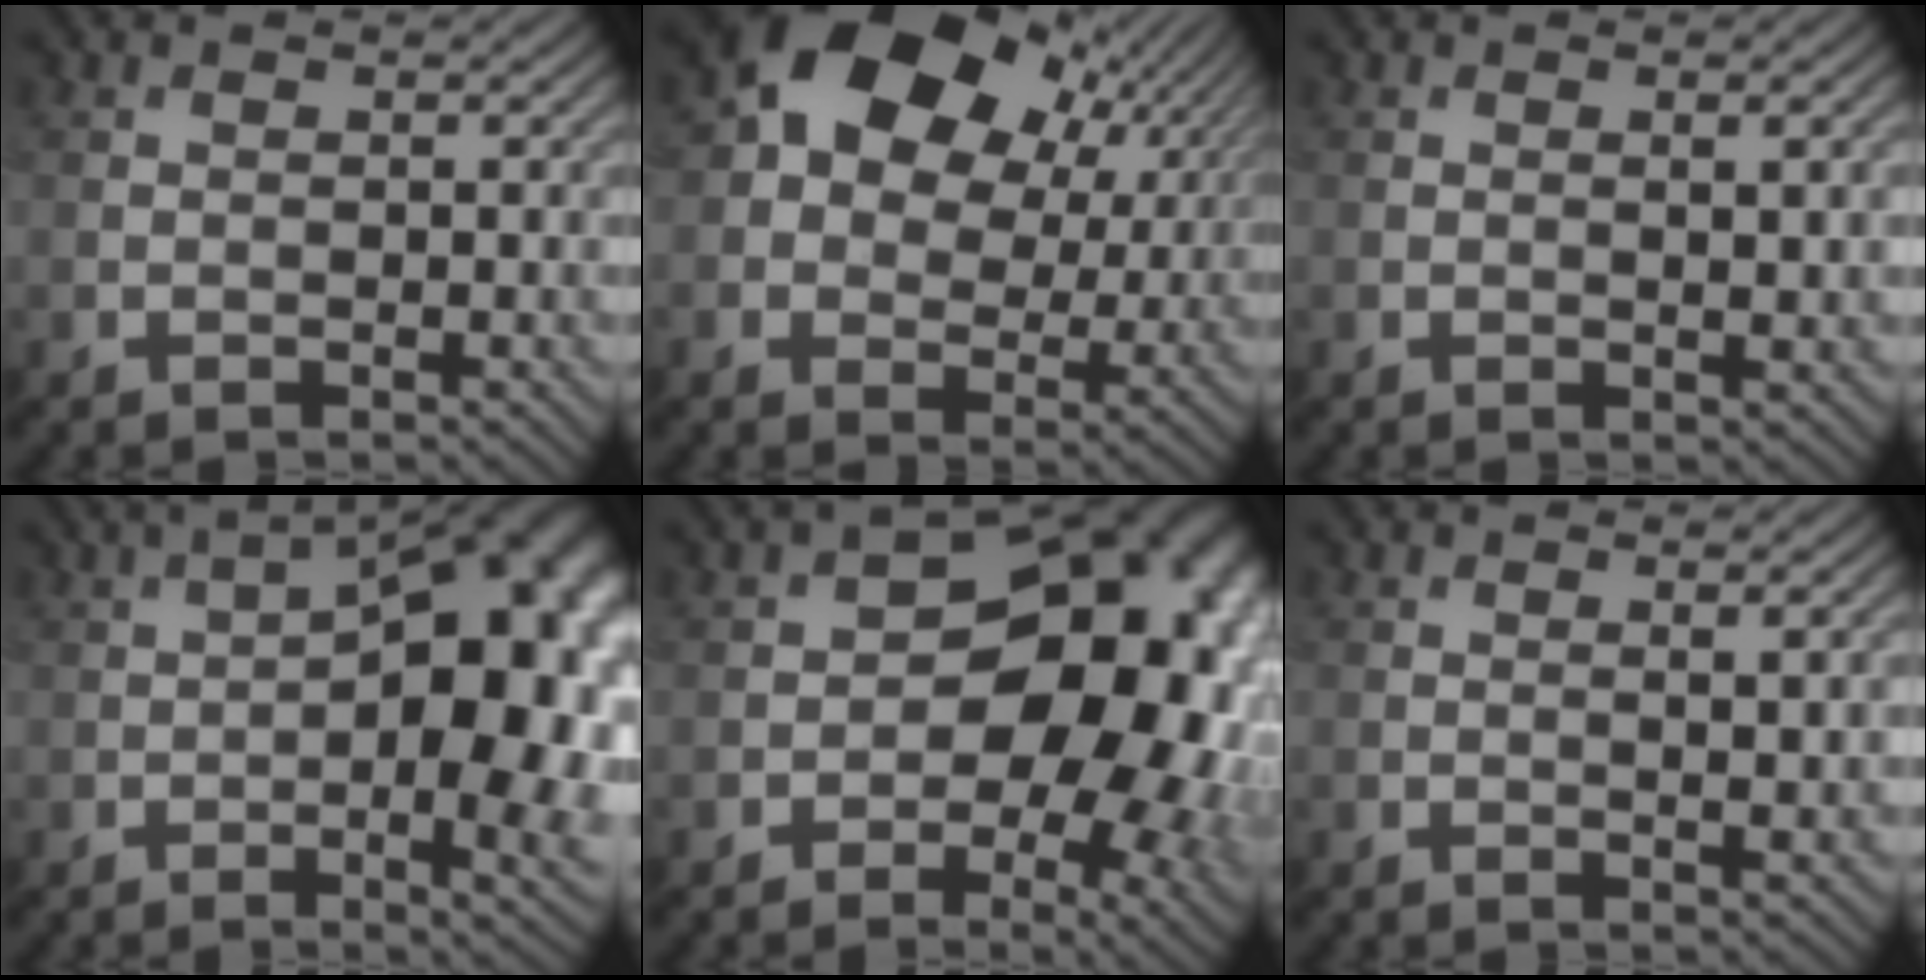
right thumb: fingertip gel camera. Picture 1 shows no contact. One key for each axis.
{"total": 15.4, "fx": 5.2, "fy": 10.9, "fz": 9.6, "tx": -0.159, "ty": 0.007, "tz": 0.106}
{"total": 1.0, "fx": 0.2, "fy": -0.1, "fz": 1.0, "tx": -0.018, "ty": -0.003, "tz": 0.009}
{"total": 20.0, "fx": -0.7, "fy": 9.9, "fz": 17.3, "tx": -0.196, "ty": 0.014, "tz": 0.009}
{"total": 20.3, "fx": -1.9, "fy": 13.1, "fz": 15.4, "tx": -0.167, "ty": -0.017, "tz": -0.011}
{"total": 1.6, "fx": 0.2, "fy": 0.1, "fz": 1.6, "tx": -0.027, "ty": -0.002, "tz": 0.009}